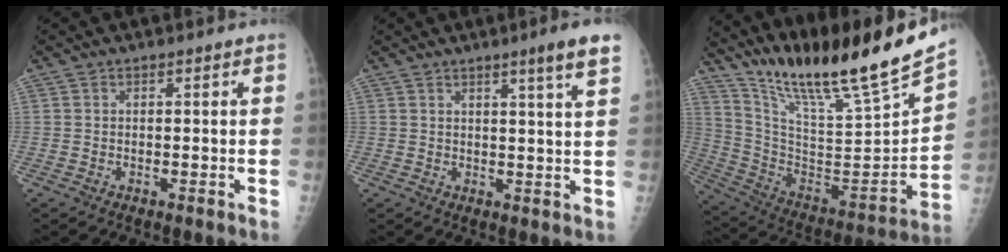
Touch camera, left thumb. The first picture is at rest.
{"total": 5.7, "force": [3.5, -0.6, 4.5], "torque": [-0.063, -0.023, 0.047]}
{"total": 26.4, "force": [21.6, 2.3, 15.1], "torque": [-0.231, -0.117, 0.363]}